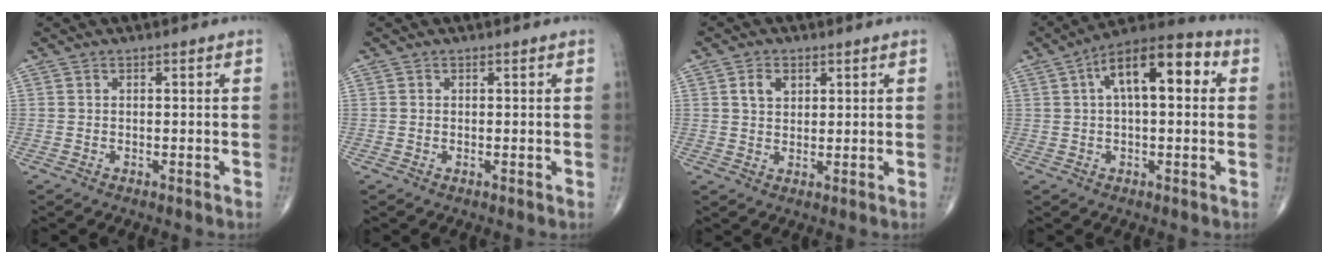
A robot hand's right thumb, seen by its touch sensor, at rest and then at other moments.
{"total": 0.0}
{"total": 3.9, "force": [1.7, 2.7, 2.3], "torque": [-0.032, -0.006, 0.031]}
{"total": 14.2, "force": [3.5, 6.3, 12.2], "torque": [-0.181, 0.034, 0.046]}